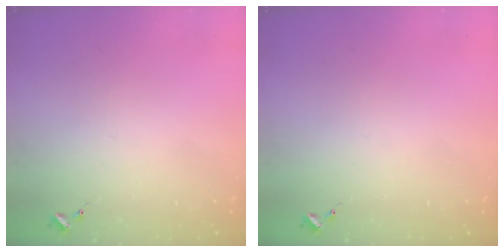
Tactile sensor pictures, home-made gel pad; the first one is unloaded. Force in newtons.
{"total": 0.0}